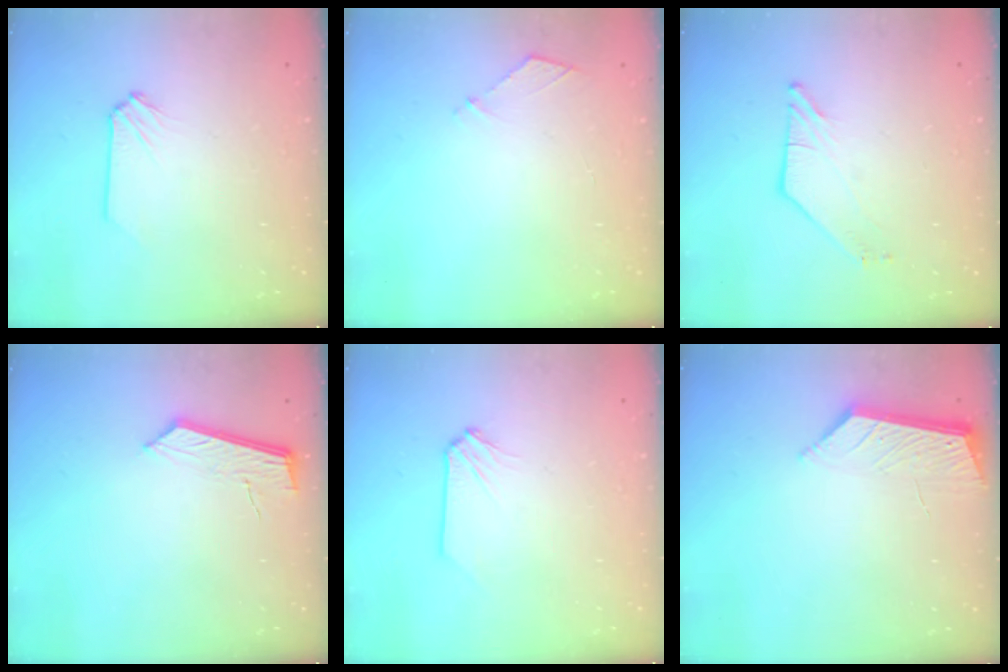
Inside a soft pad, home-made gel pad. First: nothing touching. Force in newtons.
{"total": 5.1, "press": 5.1, "slide": 0.8}
{"total": 3.2, "press": 3.2, "slide": 0.4}
{"total": 5.8, "press": 5.7, "slide": 0.7}
{"total": 0.5, "press": 0.5, "slide": 0.0}
{"total": 5.4, "press": 5.4, "slide": 0.5}